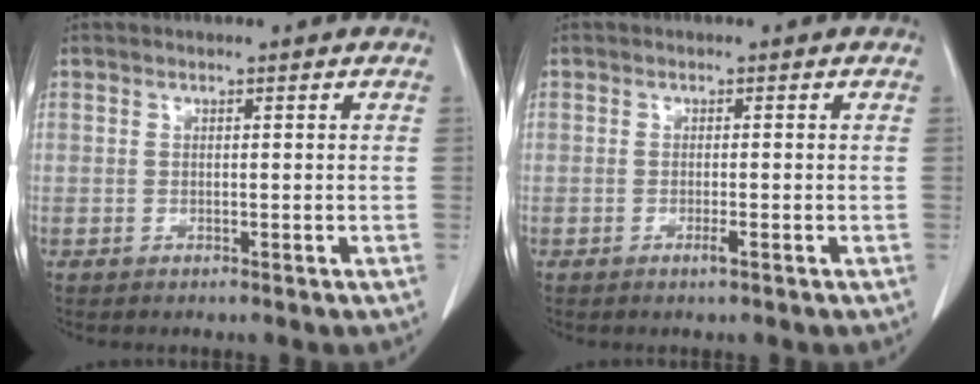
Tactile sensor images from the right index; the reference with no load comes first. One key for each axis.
{"total": 1.1, "fx": -0.6, "fy": 0.0, "fz": 1.0, "tx": -0.018, "ty": -0.001, "tz": -0.011}